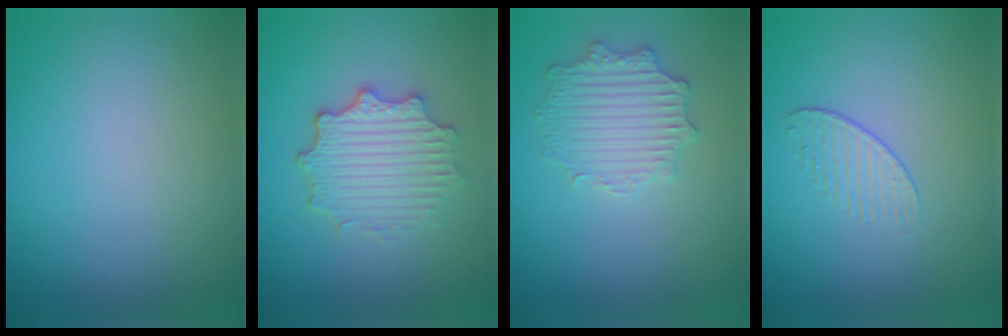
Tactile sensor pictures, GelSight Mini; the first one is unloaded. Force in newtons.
{"total": 4.4, "press": 3.6, "slide": 2.5}
{"total": 2.9, "press": 2.9, "slide": 0.1}
{"total": 1.2, "press": 0.6, "slide": 1.0}